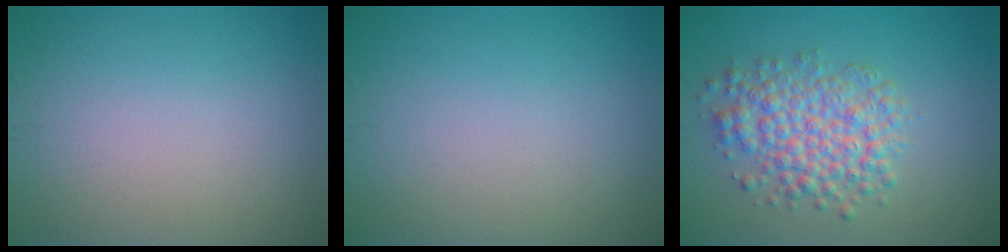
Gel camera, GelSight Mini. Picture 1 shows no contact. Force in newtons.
{"total": 0.0}
{"total": 5.4, "press": 5.4, "slide": 0.1}